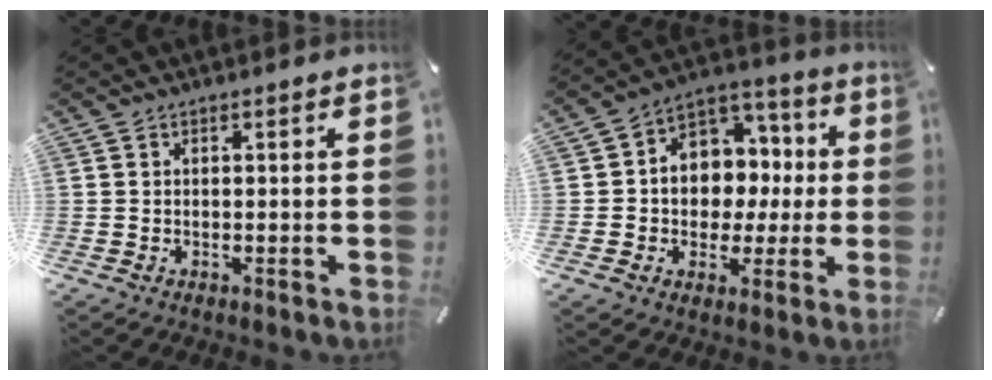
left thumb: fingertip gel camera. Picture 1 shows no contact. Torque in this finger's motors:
{"motor_torque": [1.71, 1.84, 0.52, 0.15, 0.33]}